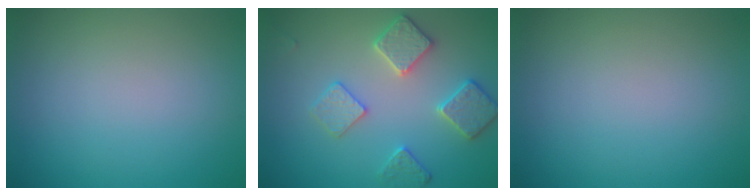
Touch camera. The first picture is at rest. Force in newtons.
{"total": 3.5, "press": 3.5, "slide": 0.2}
{"total": 0.0}